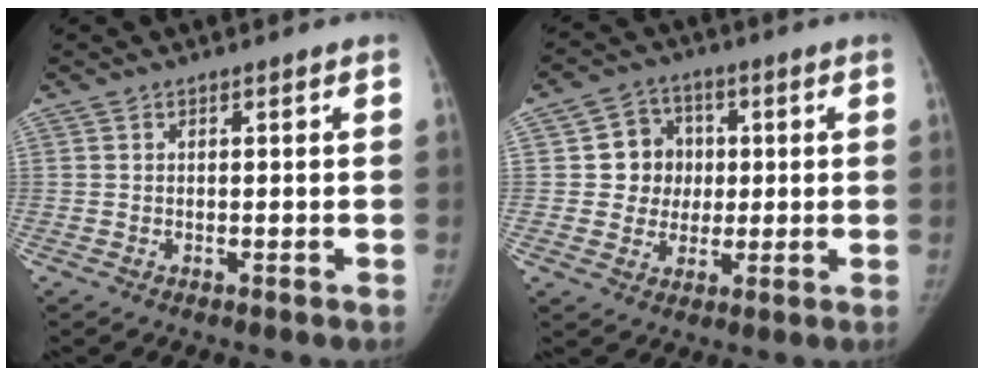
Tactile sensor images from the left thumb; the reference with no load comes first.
{"total": 8.7, "force": [0.8, 8.2, 2.8], "torque": [0.003, 0.010, 0.011]}